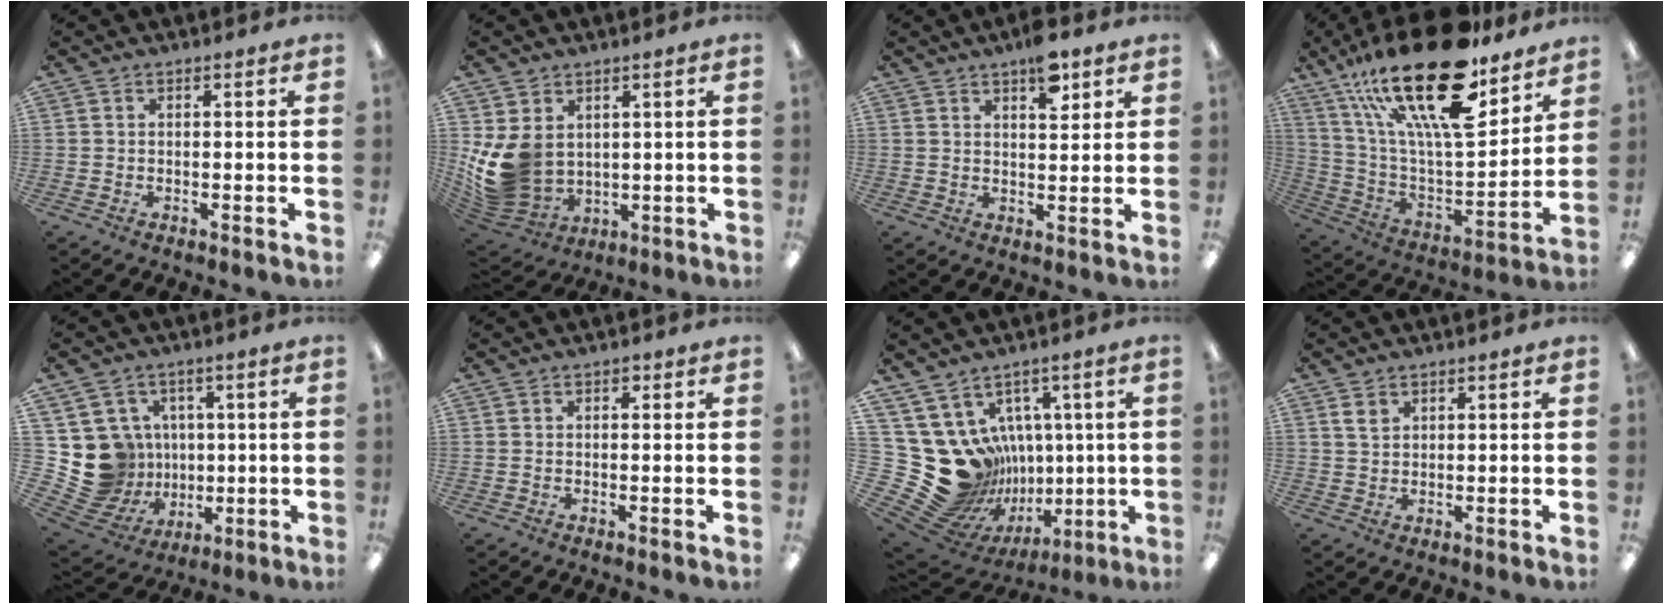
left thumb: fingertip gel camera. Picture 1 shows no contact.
{"total": 12.1, "force": [1.7, 9.9, 6.7], "torque": [-0.165, -0.023, 0.037]}
{"total": 7.5, "force": [4.7, 3.1, 4.9], "torque": [-0.059, -0.024, 0.075]}
{"total": 29.0, "force": [18.5, 9.8, 20.0], "torque": [-0.370, -0.112, 0.311]}
{"total": 13.6, "force": [1.5, 13.1, 3.3], "torque": [-0.103, -0.022, 0.053]}
{"total": 0.8, "force": [0.4, 0.6, 0.3], "torque": [0.001, 0.001, 0.005]}
{"total": 22.3, "force": [-1.4, 19.7, 10.3], "torque": [-0.224, -0.044, 0.039]}
{"total": 2.7, "force": [1.6, 1.7, 1.3], "torque": [-0.020, -0.002, 0.029]}